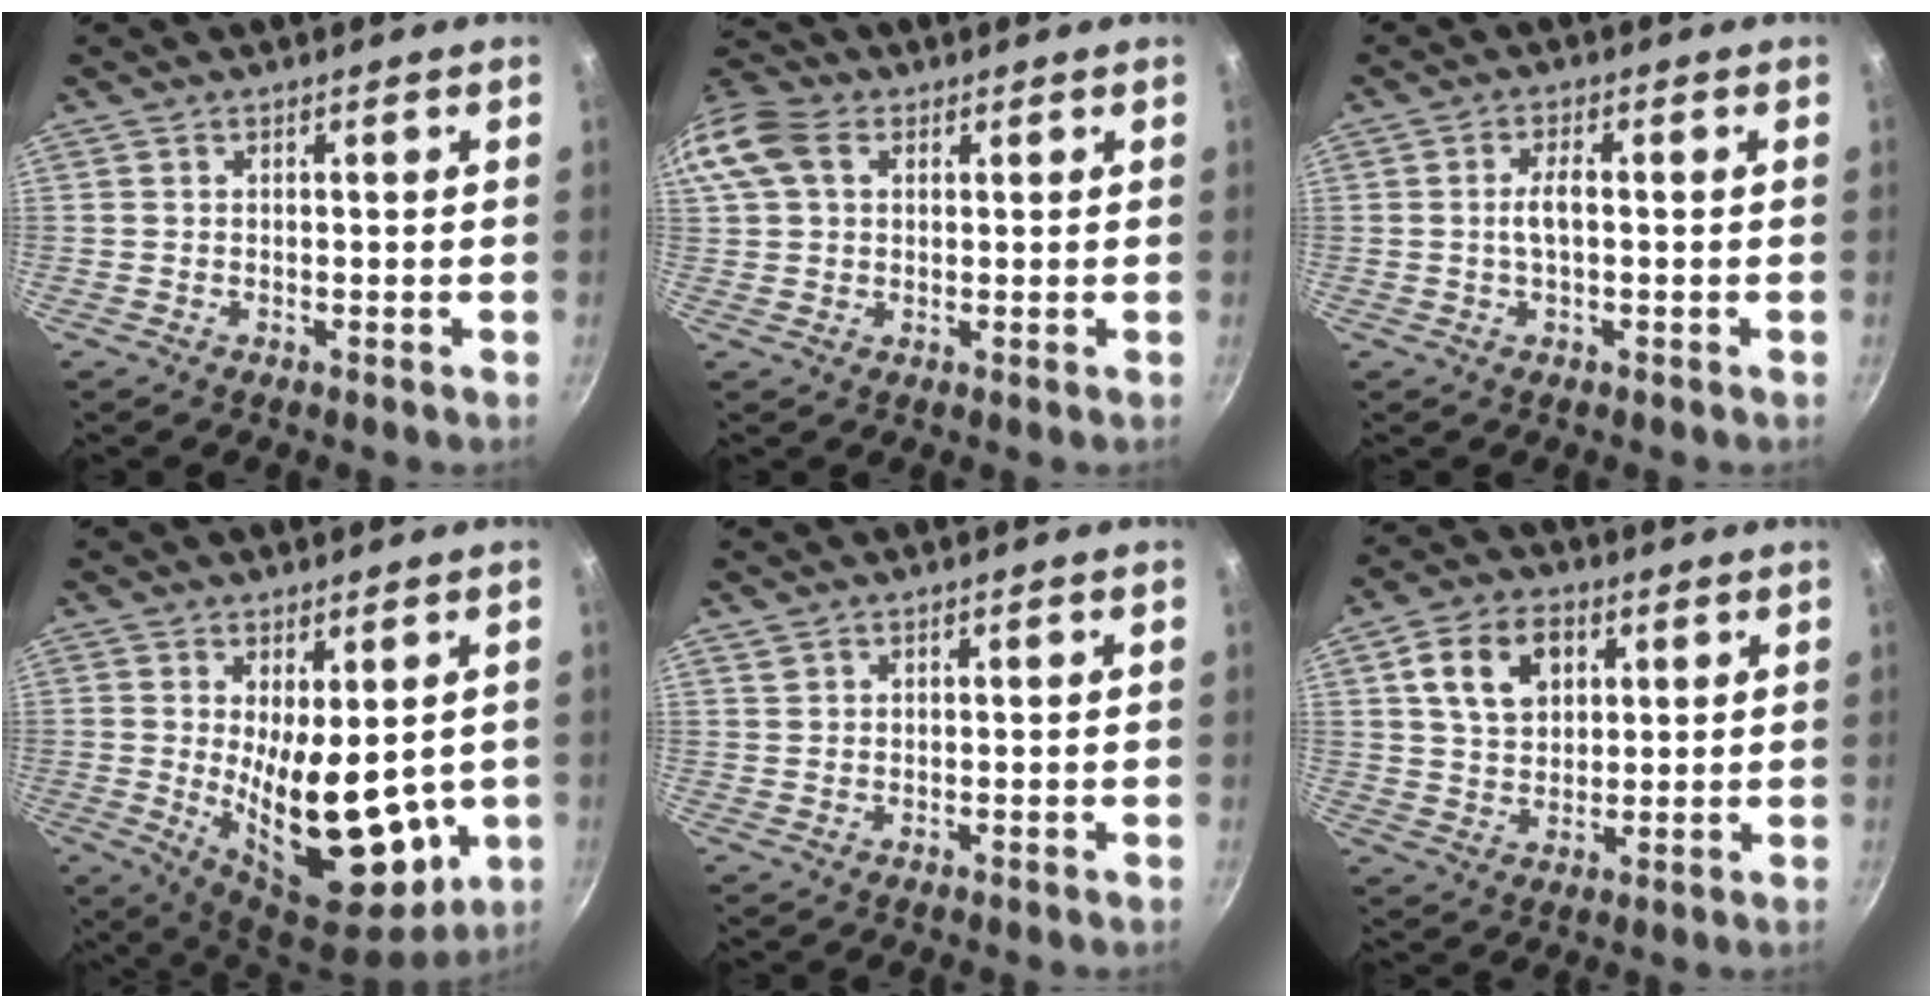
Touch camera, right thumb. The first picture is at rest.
{"total": 12.9, "force": [4.0, 9.5, 7.9], "torque": [-0.176, 0.027, 0.064]}
{"total": 3.4, "force": [-0.1, 1.2, 3.1], "torque": [-0.064, 0.010, -0.003]}
{"total": 17.8, "force": [-0.4, 8.6, 15.5], "torque": [-0.204, -0.040, 0.019]}
{"total": 0.6, "force": [0.4, 0.4, 0.2], "torque": [-0.002, 0.000, 0.008]}
{"total": 10.3, "force": [3.5, 7.3, 6.4], "torque": [-0.092, -0.002, 0.060]}